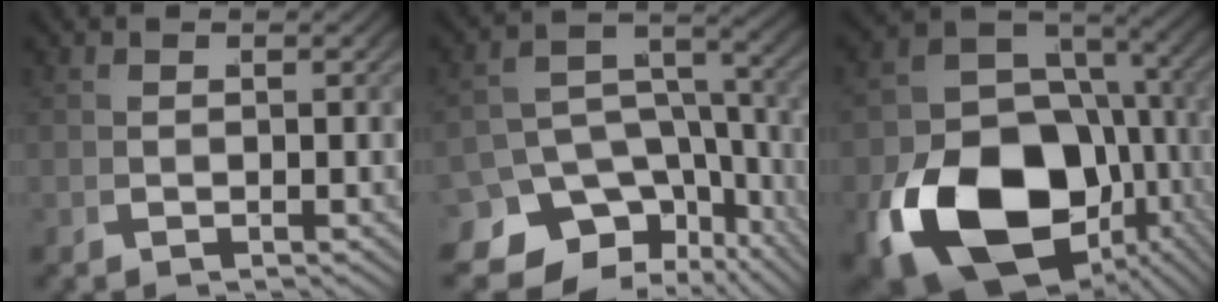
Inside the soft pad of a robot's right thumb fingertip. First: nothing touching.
{"total": 10.7, "force": [-4.9, 7.3, 6.1], "torque": [-0.103, -0.043, -0.064]}
{"total": 18.0, "force": [-5.2, 11.3, 13.0], "torque": [-0.242, -0.052, -0.064]}